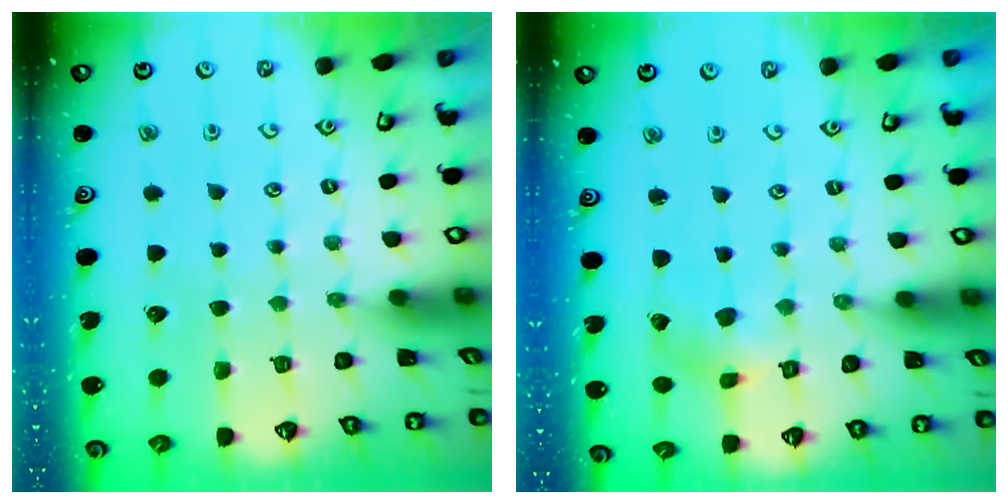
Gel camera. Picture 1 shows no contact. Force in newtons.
{"total": 1.8, "press": 1.8, "slide": 0.2}